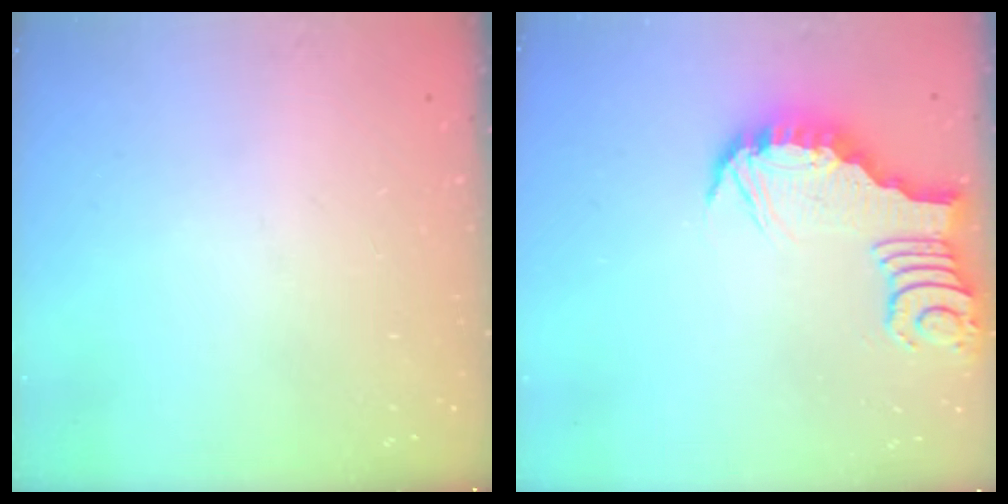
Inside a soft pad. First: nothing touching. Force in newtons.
{"total": 3.4, "press": 3.4, "slide": 0.1}